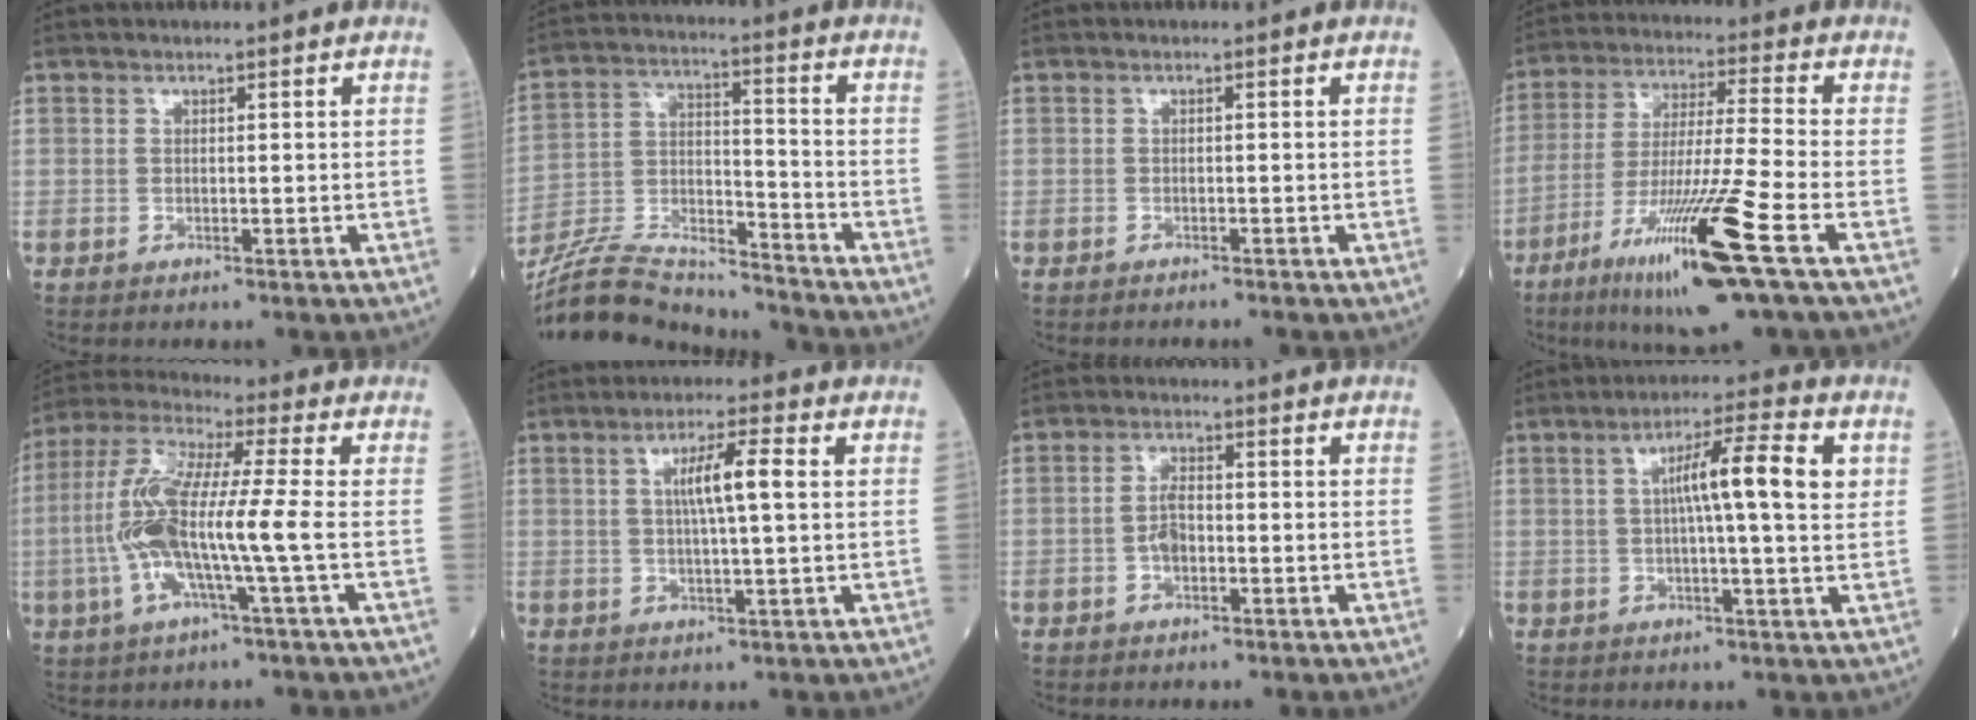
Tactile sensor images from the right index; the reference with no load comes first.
{"total": 17.2, "force": [-16.4, 2.0, 4.7], "torque": [-0.099, 0.016, -0.286]}
{"total": 1.4, "force": [-1.4, -0.1, 0.3], "torque": [-0.005, -0.002, -0.017]}
{"total": 16.5, "force": [-8.0, -0.7, 14.4], "torque": [-0.291, -0.039, -0.147]}
{"total": 13.2, "force": [-2.2, 0.7, 13.0], "torque": [-0.279, 0.011, -0.050]}
{"total": 6.3, "force": [1.3, 0.1, 6.1], "torque": [-0.108, 0.005, 0.021]}
{"total": 3.1, "force": [-0.8, 1.4, 2.7], "torque": [-0.057, 0.006, -0.016]}
{"total": 9.4, "force": [2.0, 0.2, 9.2], "torque": [-0.148, 0.015, 0.026]}